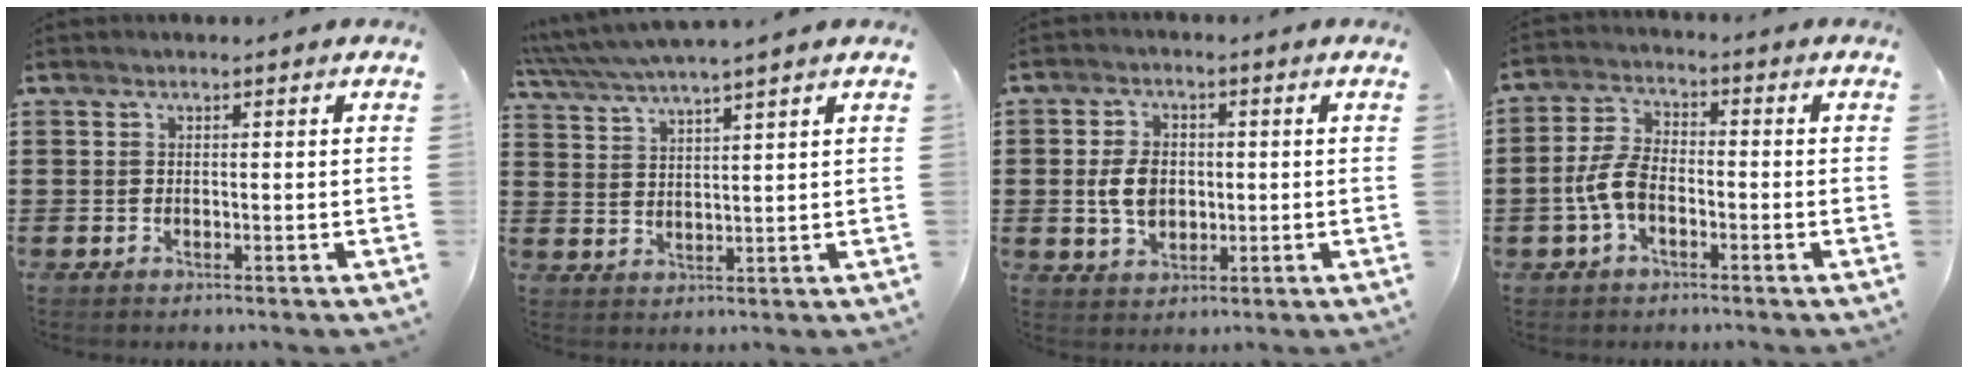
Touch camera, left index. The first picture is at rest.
{"total": 3.9, "force": [3.6, -0.4, 1.5], "torque": [-0.042, -0.016, 0.062]}
{"total": 5.3, "force": [0.1, 3.6, 3.9], "torque": [-0.085, 0.003, -0.005]}
{"total": 5.8, "force": [-2.0, 3.0, 4.5], "torque": [-0.120, 0.000, -0.048]}